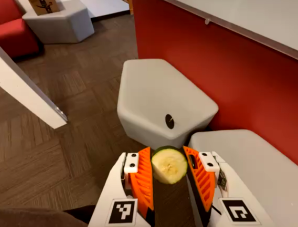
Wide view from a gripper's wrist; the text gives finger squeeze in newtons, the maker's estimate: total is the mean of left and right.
{"total": 12.0, "left": 12.5, "right": 11.4}